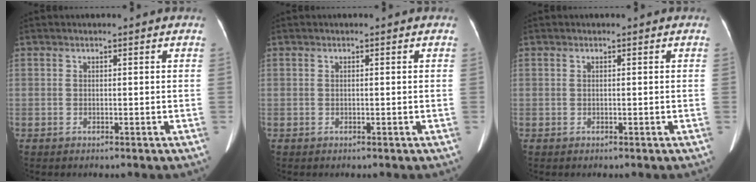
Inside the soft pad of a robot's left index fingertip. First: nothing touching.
{"total": 0.0}
{"total": 0.0}